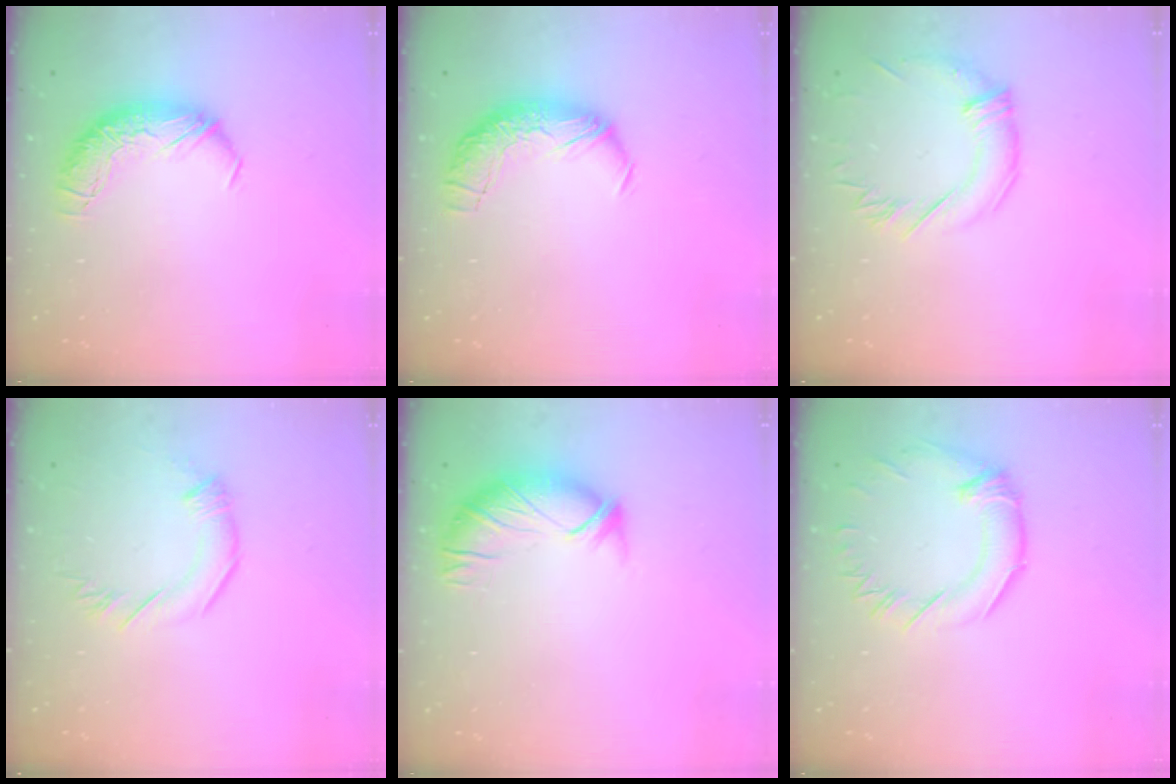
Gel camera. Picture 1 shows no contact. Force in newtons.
{"total": 1.5, "press": 0.9, "slide": 1.2}
{"total": 1.3, "press": 0.2, "slide": 1.2}
{"total": 2.8, "press": 2.7, "slide": 0.5}
{"total": 2.9, "press": 2.6, "slide": 1.4}
{"total": 1.3, "press": 0.4, "slide": 1.3}